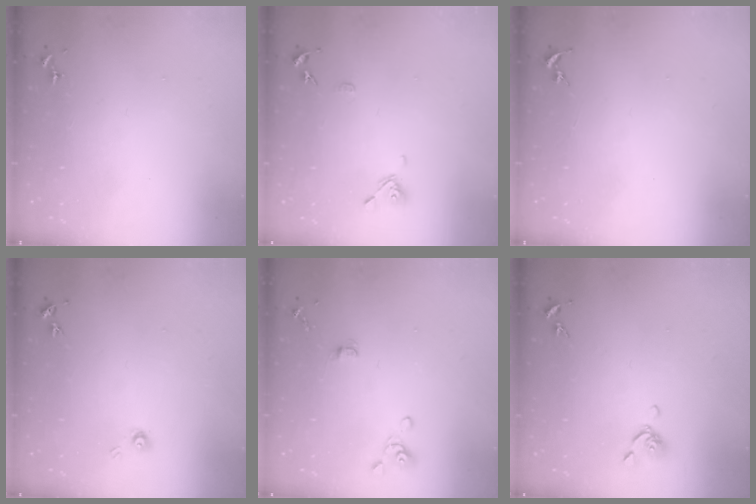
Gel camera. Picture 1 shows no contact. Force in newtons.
{"total": 8.6, "press": 8.4, "slide": 1.6}
{"total": 0.0}
{"total": 4.0, "press": 4.0, "slide": 0.3}
{"total": 4.7, "press": 4.2, "slide": 2.2}
{"total": 6.8, "press": 6.7, "slide": 0.9}